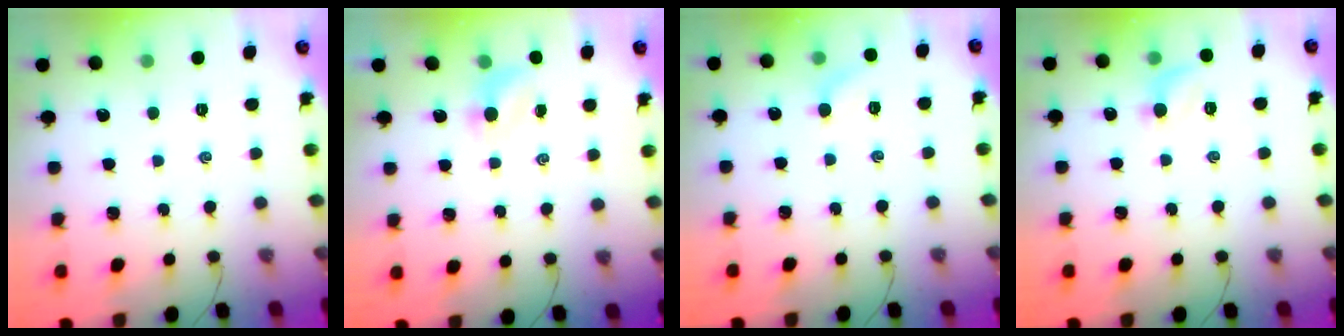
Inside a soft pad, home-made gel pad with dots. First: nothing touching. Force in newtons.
{"total": 3.8, "press": 3.6, "slide": 1.1}
{"total": 5.7, "press": 5.3, "slide": 2.0}
{"total": 7.9, "press": 7.8, "slide": 1.2}